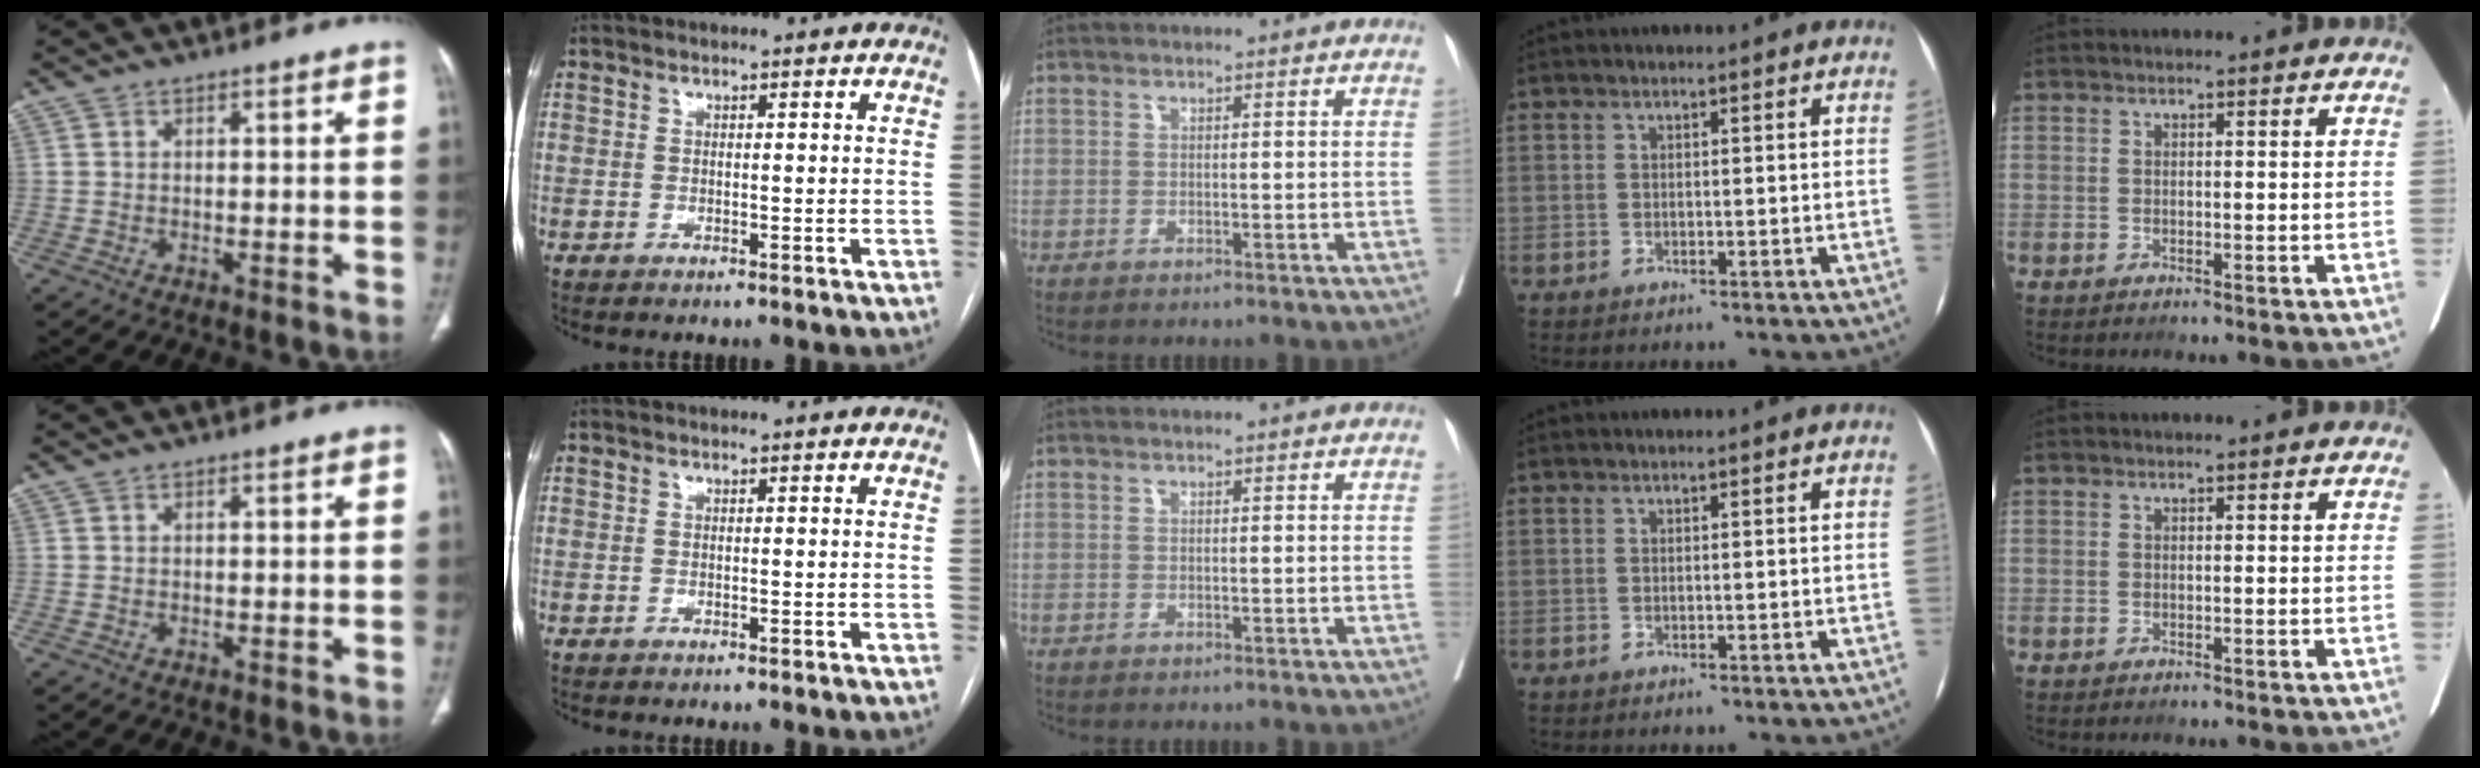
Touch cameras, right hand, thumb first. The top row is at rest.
{}